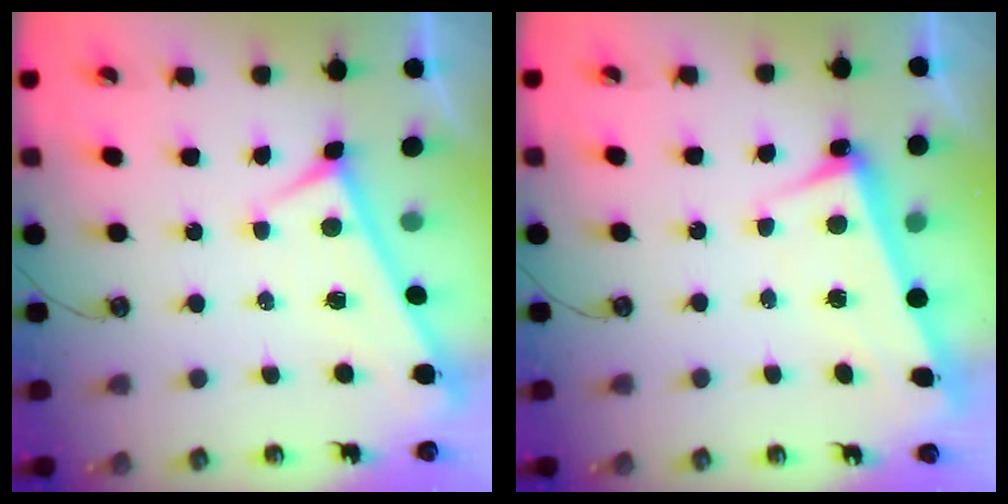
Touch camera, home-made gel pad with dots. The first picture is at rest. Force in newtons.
{"total": 2.2, "press": 2.0, "slide": 1.0}